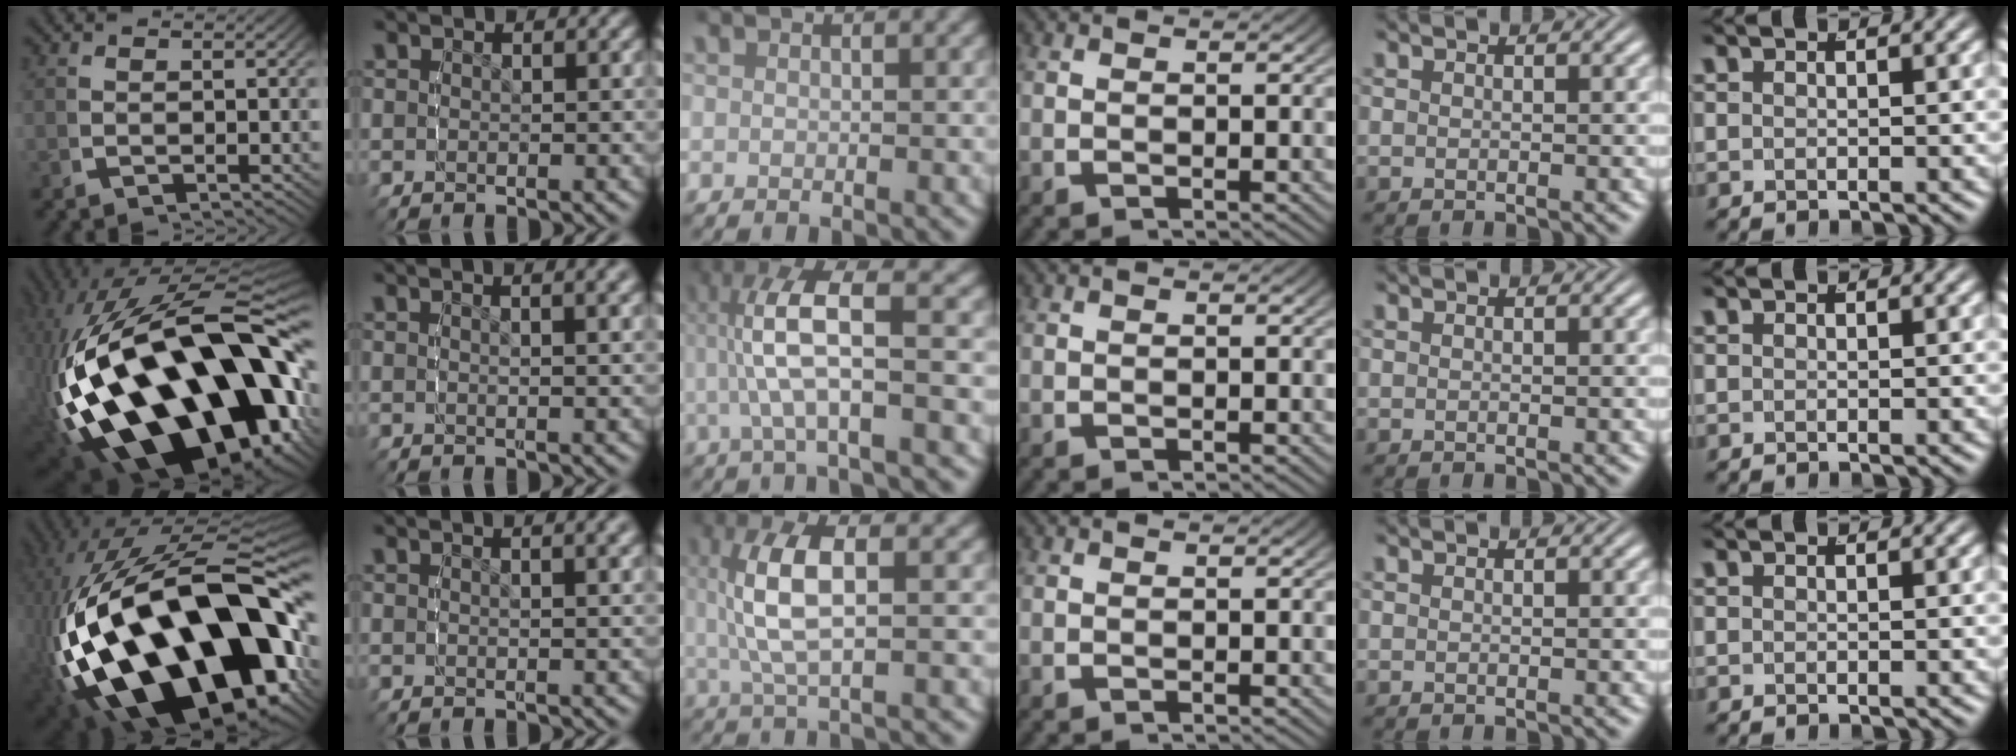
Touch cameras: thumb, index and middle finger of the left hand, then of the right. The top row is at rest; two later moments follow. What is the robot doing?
{"motion": "lift_and_place", "object": "tape"}